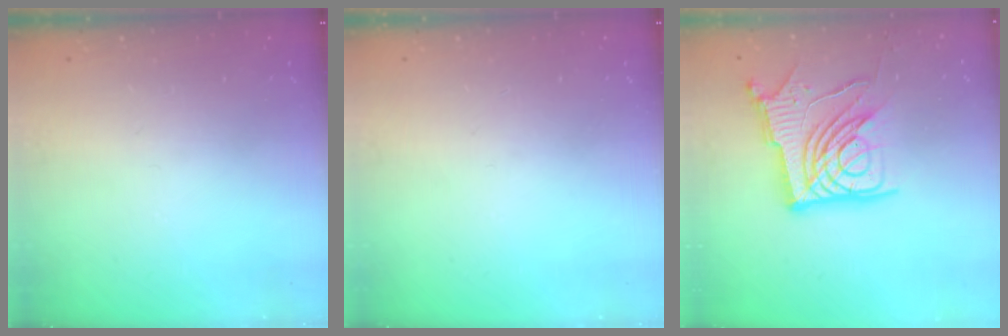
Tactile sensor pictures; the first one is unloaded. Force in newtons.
{"total": 0.0}
{"total": 16.7, "press": 16.6, "slide": 2.2}